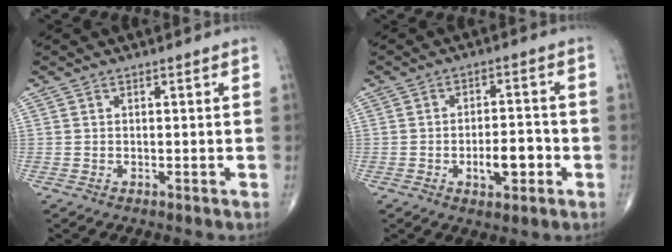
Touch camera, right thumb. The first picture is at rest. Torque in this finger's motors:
{"motor_torque": [0.68, 0.64, 0.44, 0.04, 0.16]}